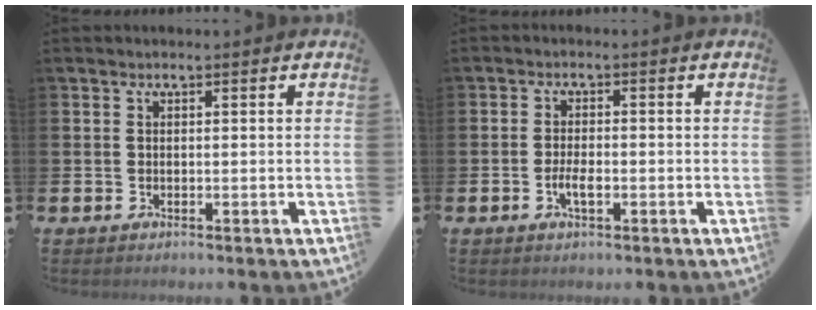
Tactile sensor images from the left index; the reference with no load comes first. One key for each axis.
{"total": 2.4, "fx": -0.8, "fy": 0.9, "fz": 2.1, "tx": -0.038, "ty": 0.002, "tz": -0.015}